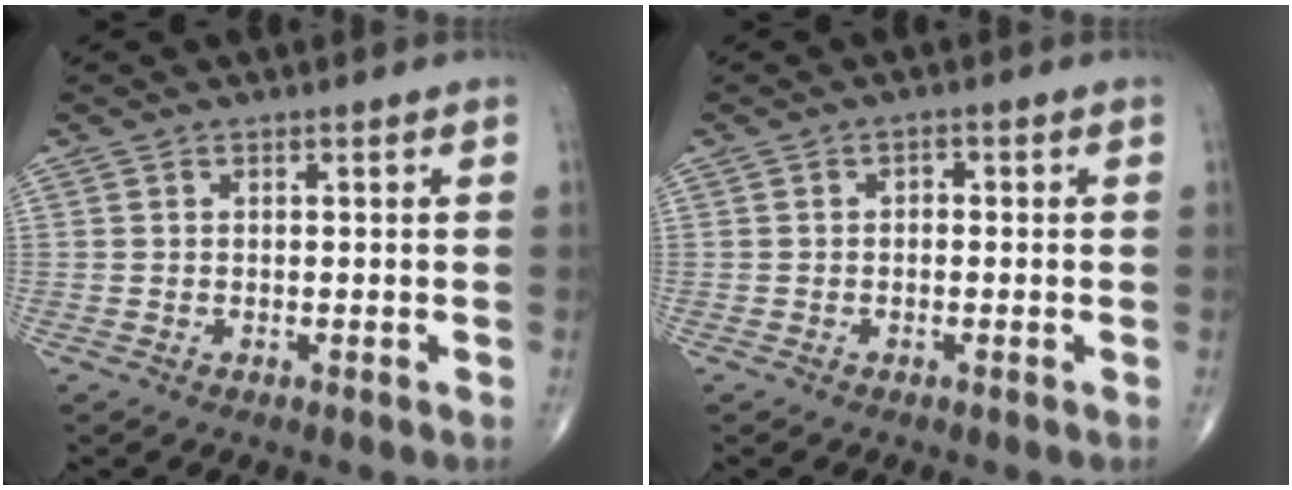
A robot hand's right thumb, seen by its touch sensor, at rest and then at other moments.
{"total": 1.1, "force": [-0.1, 0.8, 0.7], "torque": [-0.003, 0.005, -0.007]}